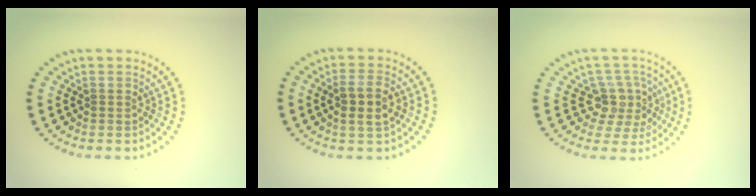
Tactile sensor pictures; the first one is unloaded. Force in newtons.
{"total": 2.7, "press": 2.6, "slide": 0.7}
{"total": 3.7, "press": 2.9, "slide": 2.4}